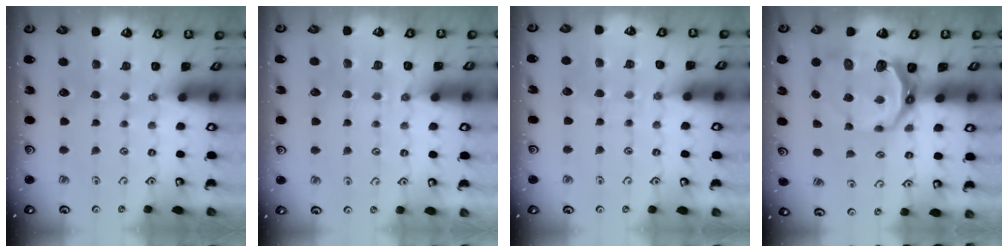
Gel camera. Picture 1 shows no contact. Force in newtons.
{"total": 2.9, "press": 2.8, "slide": 0.6}
{"total": 6.9, "press": 6.9, "slide": 0.8}
{"total": 12.7, "press": 11.7, "slide": 5.0}